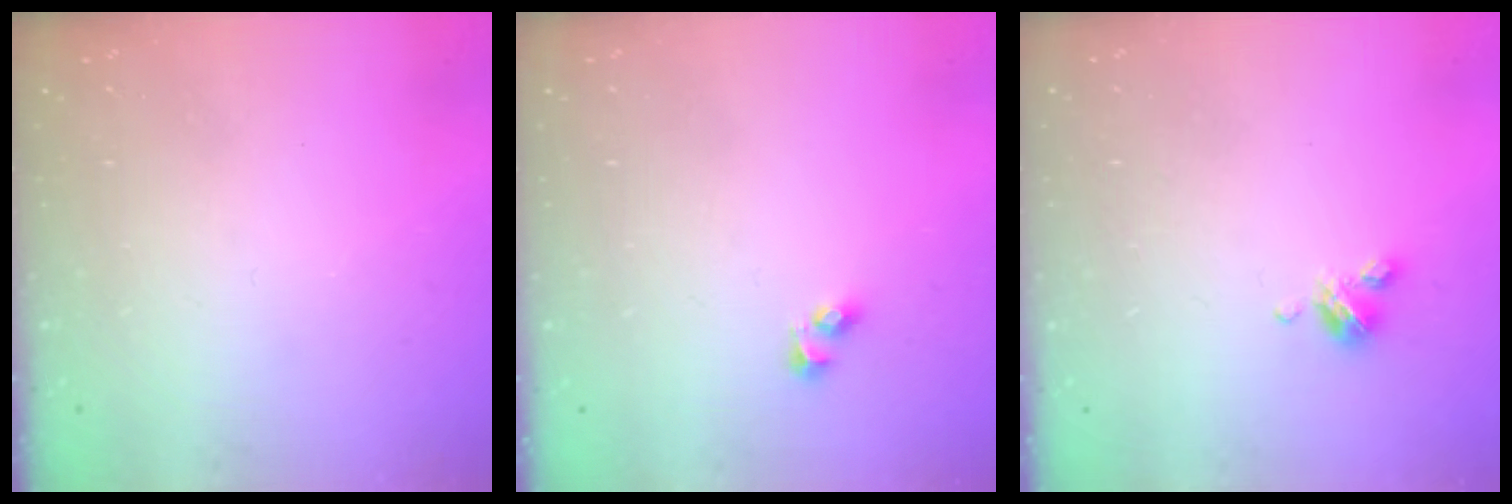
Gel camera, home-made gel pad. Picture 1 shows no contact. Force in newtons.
{"total": 2.7, "press": 2.5, "slide": 1.2}
{"total": 4.0, "press": 4.0, "slide": 0.3}